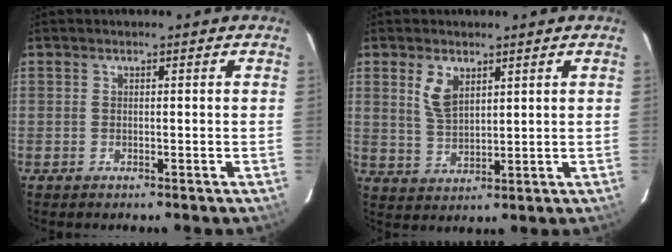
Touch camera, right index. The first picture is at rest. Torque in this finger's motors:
{"motor_torque": [0.38, 0.32, 0.18, 0.05]}